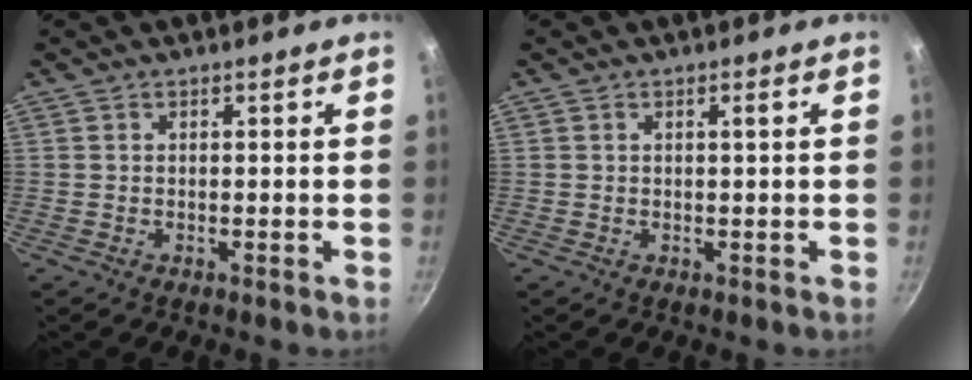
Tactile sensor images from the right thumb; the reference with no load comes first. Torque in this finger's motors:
{"motor_torque": [0.03, 0.24, 0.23, 0.20, -0.04]}